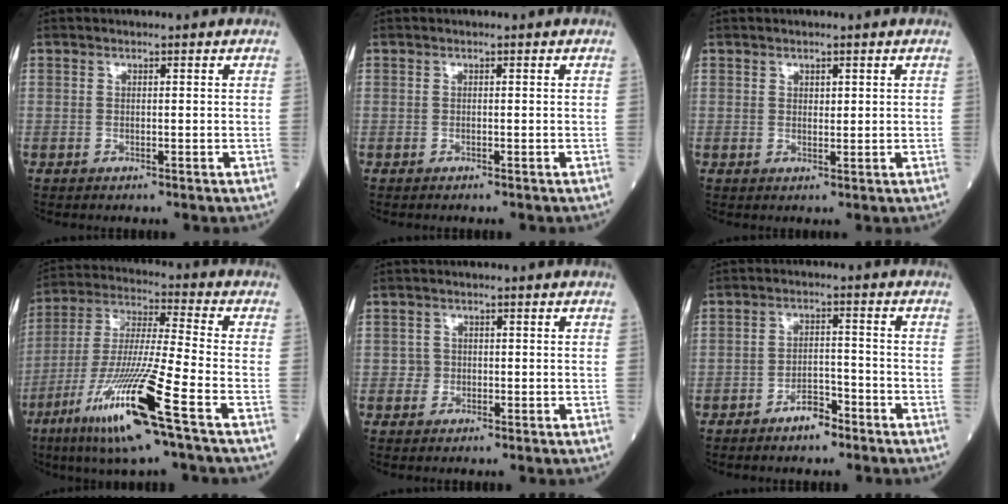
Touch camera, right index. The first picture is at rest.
{"total": 0.6, "force": [-0.5, 0.0, 0.2], "torque": [-0.008, -0.003, -0.008]}
{"total": 1.0, "force": [0.5, 0.6, 0.6], "torque": [-0.007, -0.005, 0.009]}
{"total": 17.3, "force": [-8.8, -0.4, 14.9], "torque": [-0.321, -0.039, -0.167]}
{"total": 1.2, "force": [-0.4, 1.1, 0.0], "torque": [0.005, 0.006, -0.008]}
{"total": 4.1, "force": [-3.2, 1.4, 2.2], "torque": [-0.040, 0.004, -0.055]}